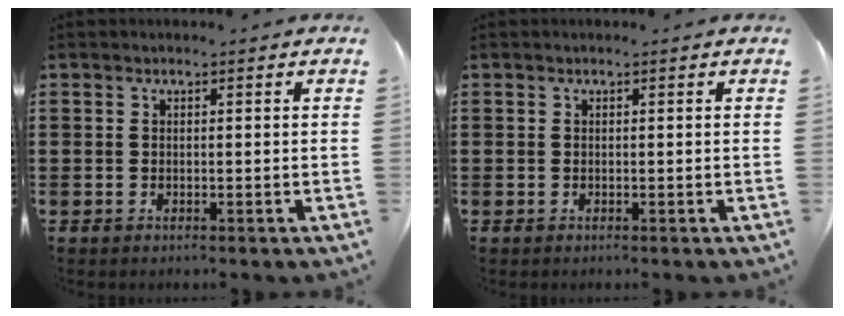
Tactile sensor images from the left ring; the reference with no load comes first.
{"total": 0.0}